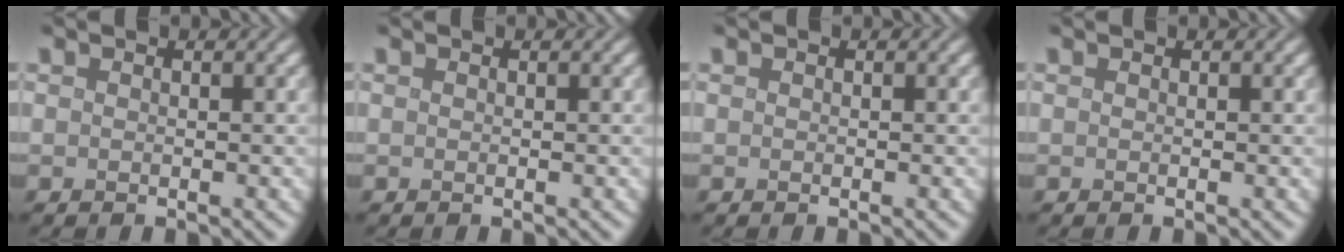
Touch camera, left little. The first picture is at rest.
{"total": 0.0}
{"total": 0.0}
{"total": 0.0}